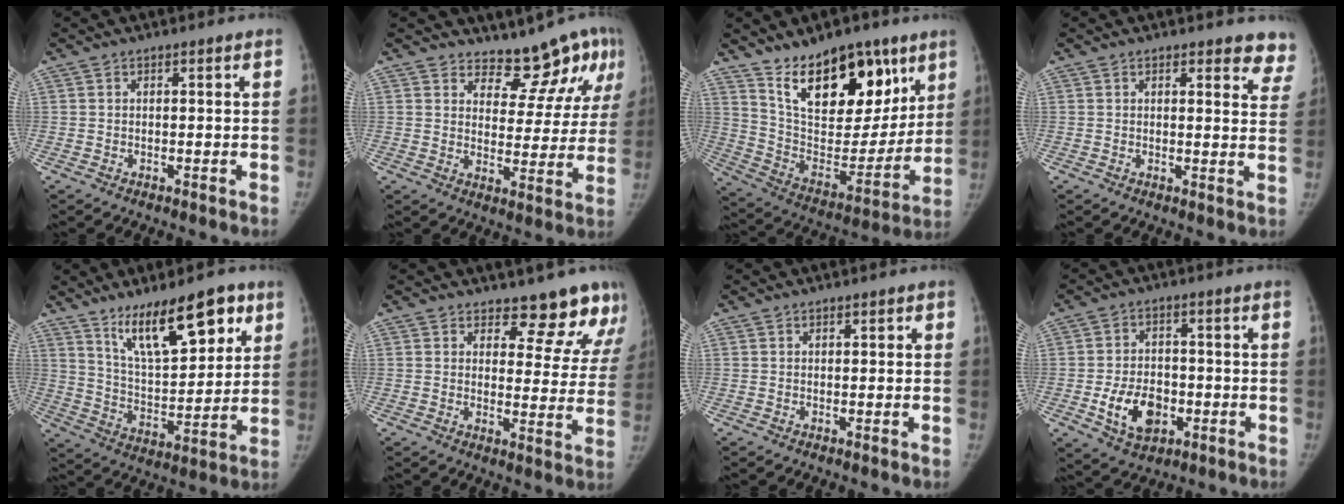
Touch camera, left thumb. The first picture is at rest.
{"total": 10.4, "force": [8.7, 4.5, 3.4], "torque": [-0.004, -0.071, 0.112]}
{"total": 23.5, "force": [14.1, 12.1, 14.4], "torque": [-0.171, -0.064, 0.244]}
{"total": 7.5, "force": [6.6, 2.5, 2.4], "torque": [0.021, -0.031, 0.049]}
{"total": 17.6, "force": [10.4, 6.4, 12.6], "torque": [-0.164, -0.052, 0.187]}
{"total": 12.0, "force": [10.5, 4.9, 3.0], "torque": [0.020, -0.075, 0.107]}
{"total": 0.7, "force": [0.3, 0.5, 0.5], "torque": [0.000, 0.001, 0.003]}
{"total": 9.9, "force": [-2.9, 6.8, 6.6], "torque": [-0.091, 0.009, -0.042]}